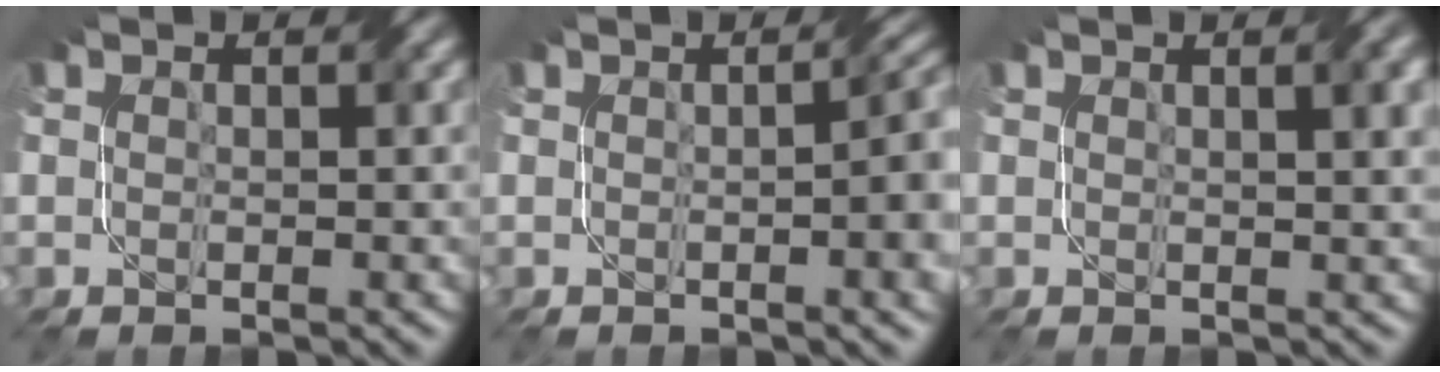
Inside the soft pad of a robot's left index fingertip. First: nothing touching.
{"total": 6.0, "force": [-0.3, 2.0, 5.6], "torque": [-0.041, 0.007, -0.001]}
{"total": 3.1, "force": [1.4, 1.0, 2.6], "torque": [-0.023, 0.006, 0.018]}